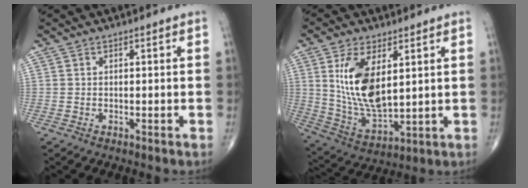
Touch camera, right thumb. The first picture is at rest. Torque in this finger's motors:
{"motor_torque": [1.49, 1.61, 1.68, 0.68, 0.38]}